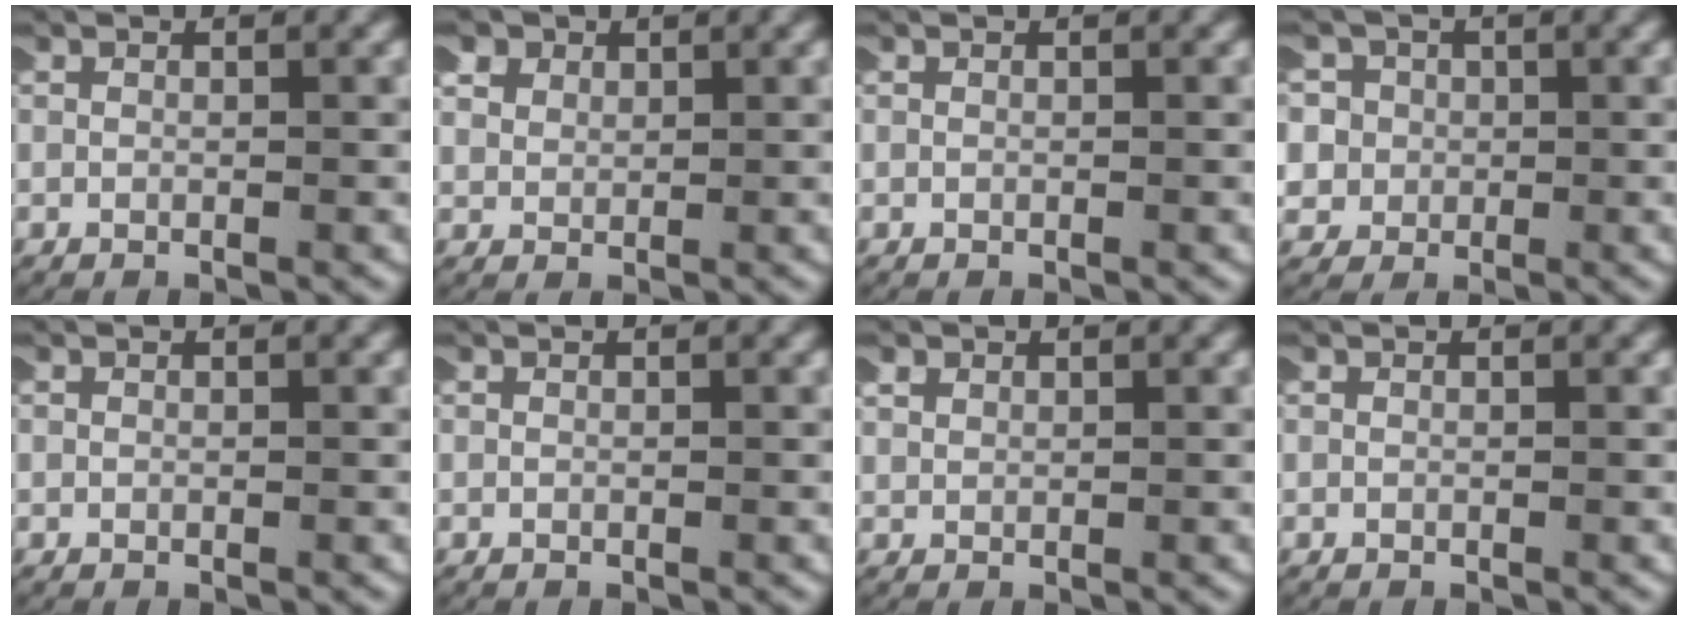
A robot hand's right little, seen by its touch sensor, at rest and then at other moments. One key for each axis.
{"total": 3.0, "fx": 1.7, "fy": 2.1, "fz": 1.2, "tx": -0.039, "ty": -0.003, "tz": 0.031}
{"total": 0.0}
{"total": 7.6, "fx": -0.5, "fy": 7.2, "fz": 2.3, "tx": -0.093, "ty": -0.027, "tz": -0.011}
{"total": 0.0}
{"total": 0.0}
{"total": 1.1, "fx": 0.8, "fy": 0.7, "fz": 0.3, "tx": -0.016, "ty": -0.002, "tz": 0.019}
{"total": 0.0}